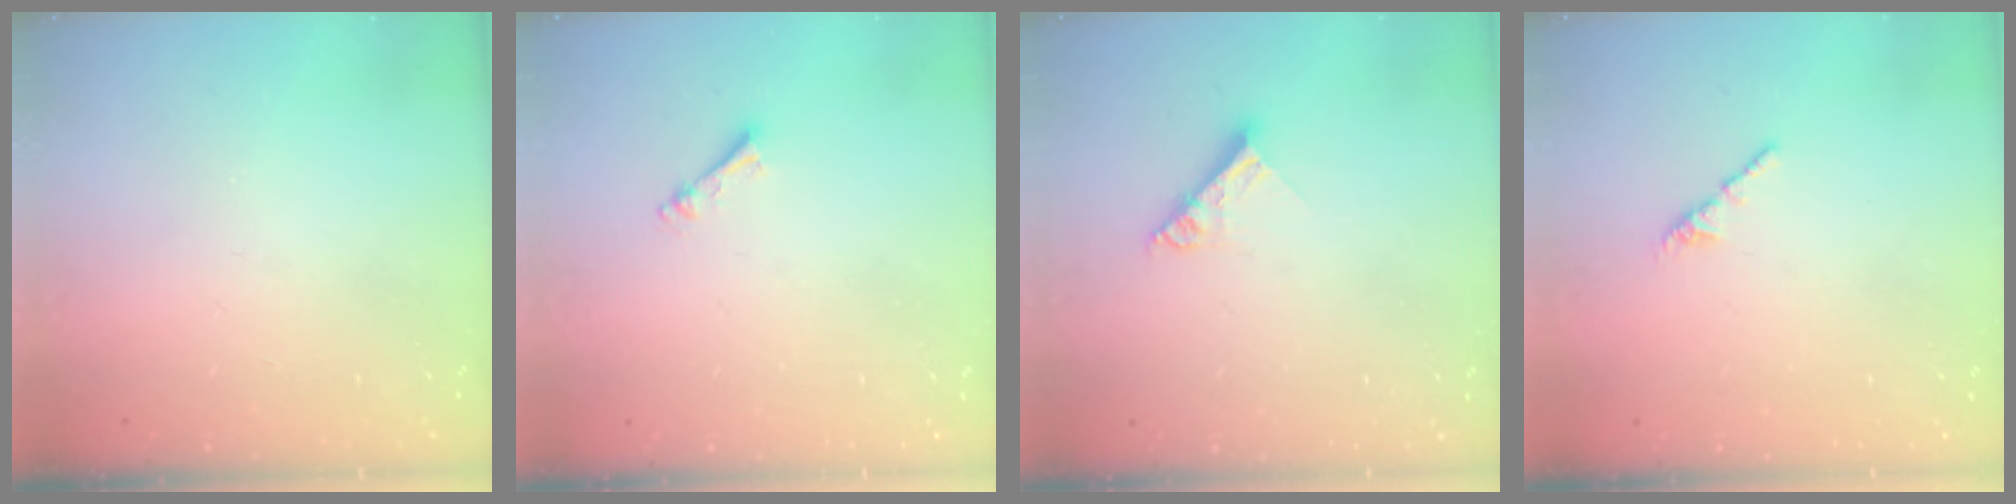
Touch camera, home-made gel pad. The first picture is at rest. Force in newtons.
{"total": 2.5, "press": 2.5, "slide": 0.4}
{"total": 7.9, "press": 7.9, "slide": 0.8}
{"total": 2.4, "press": 2.3, "slide": 0.8}